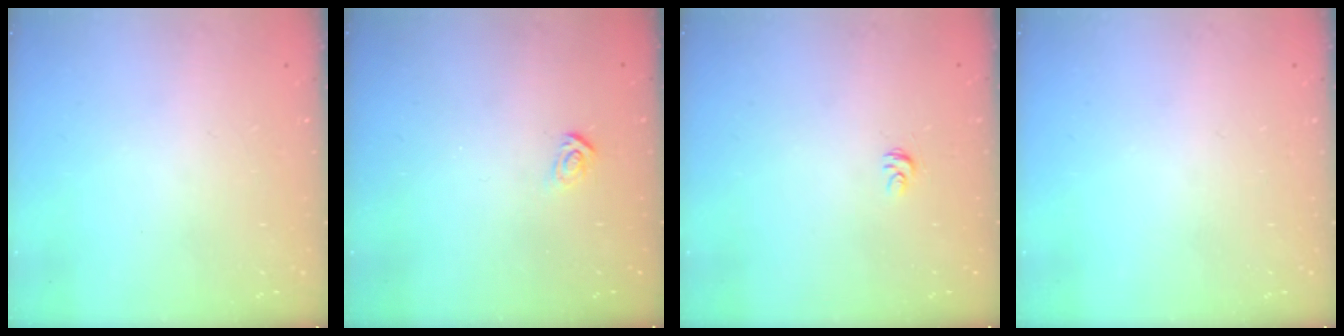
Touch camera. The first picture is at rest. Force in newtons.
{"total": 3.9, "press": 3.8, "slide": 0.4}
{"total": 3.1, "press": 3.1, "slide": 0.3}
{"total": 0.0}